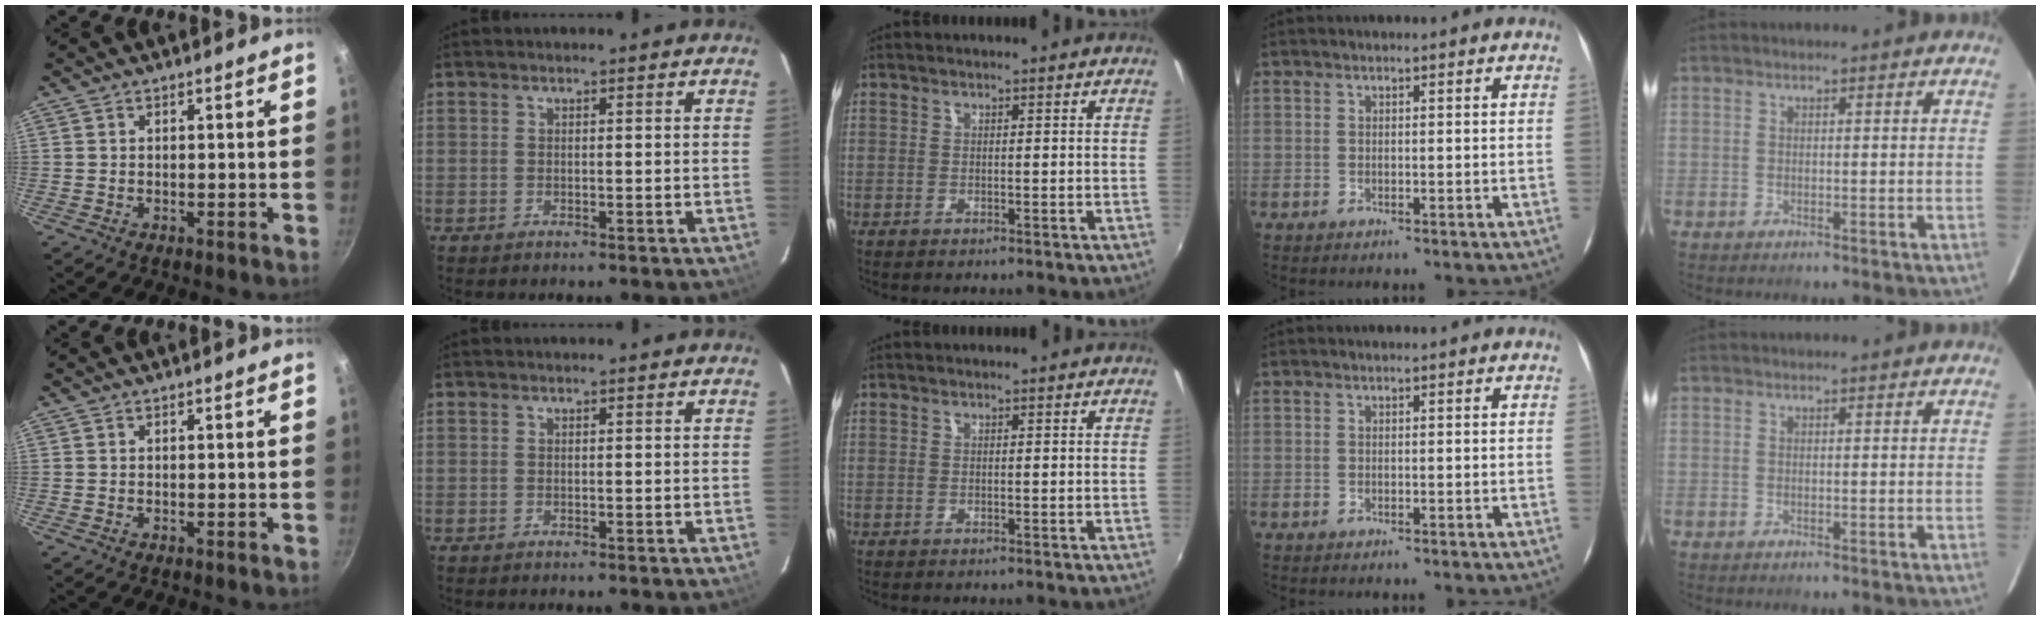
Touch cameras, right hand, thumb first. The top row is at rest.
{}